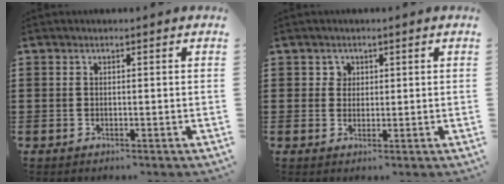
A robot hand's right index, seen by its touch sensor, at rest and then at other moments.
{"total": 1.7, "force": [0.7, 1.6, 0.3], "torque": [-0.011, 0.008, 0.012]}